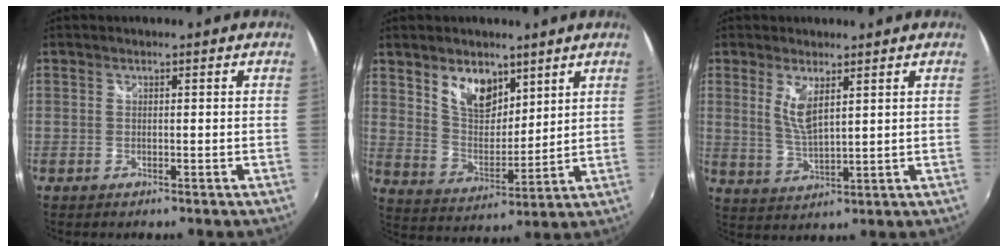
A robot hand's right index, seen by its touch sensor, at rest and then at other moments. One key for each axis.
{"total": 9.9, "fx": 6.1, "fy": 5.7, "fz": 5.3, "tx": -0.089, "ty": 0.004, "tz": 0.119}
{"total": 5.5, "fx": 2.4, "fy": 1.5, "fz": 4.7, "tx": -0.090, "ty": -0.011, "tz": 0.048}